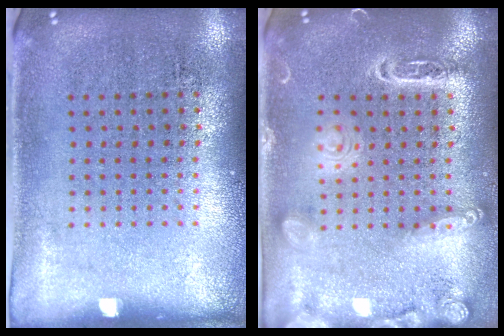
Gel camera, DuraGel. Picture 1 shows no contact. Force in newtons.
{"total": 1.8, "press": 1.8, "slide": 0.1}